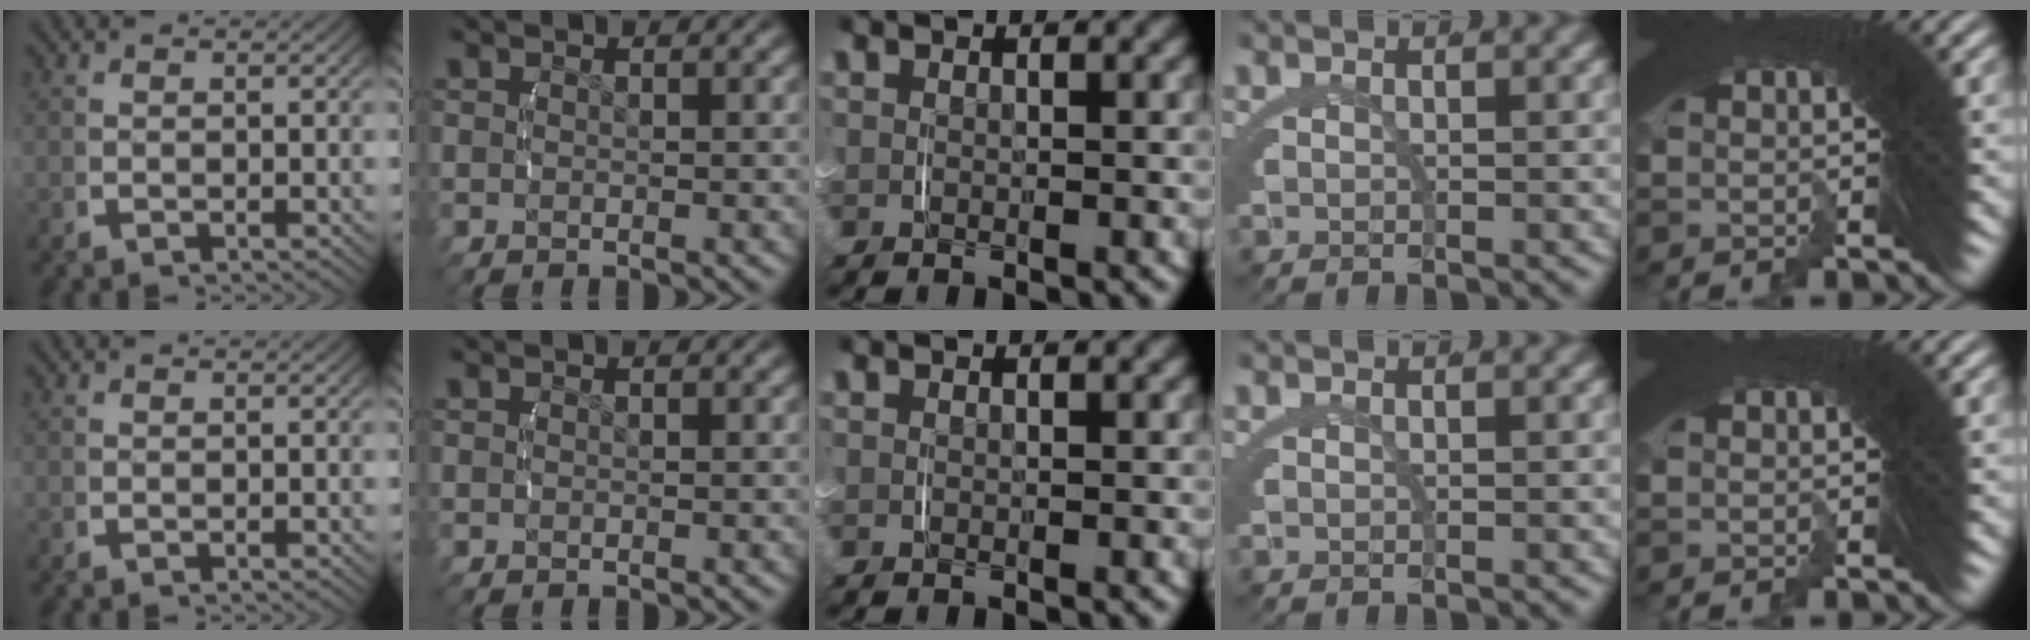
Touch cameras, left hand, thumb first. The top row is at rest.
{}